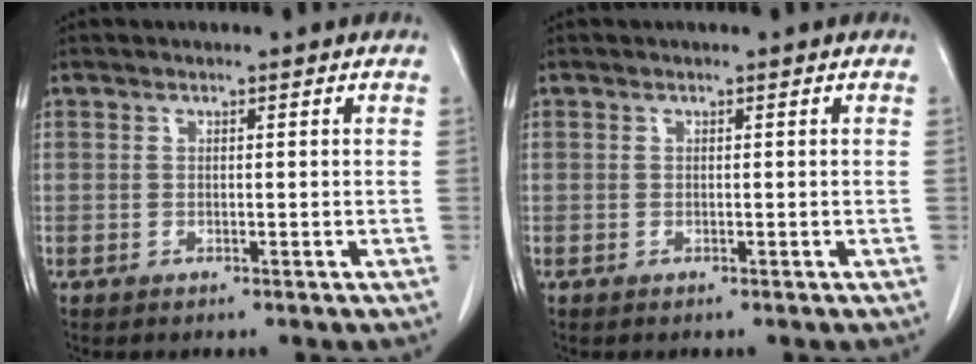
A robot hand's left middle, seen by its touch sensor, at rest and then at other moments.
{"total": 0.0}